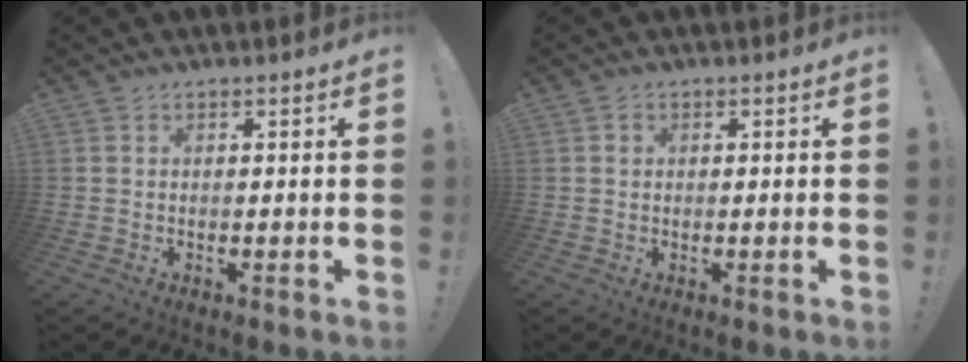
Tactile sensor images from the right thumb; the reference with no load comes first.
{"total": 1.2, "force": [0.1, 1.1, 0.2], "torque": [-0.004, 0.004, 0.002]}